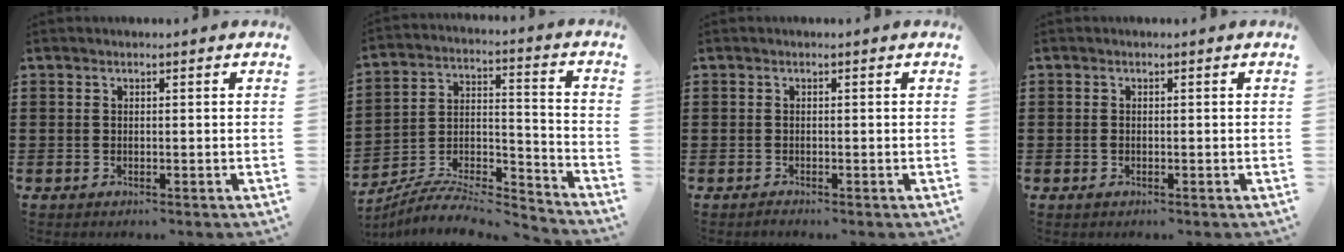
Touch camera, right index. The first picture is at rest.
{"total": 7.2, "force": [-6.8, 1.0, 1.9], "torque": [-0.033, -0.001, -0.137]}
{"total": 0.6, "force": [-0.5, 0.0, -0.1], "torque": [0.000, -0.002, -0.011]}
{"total": 0.6, "force": [-0.3, 0.4, 0.3], "torque": [-0.007, 0.001, -0.006]}